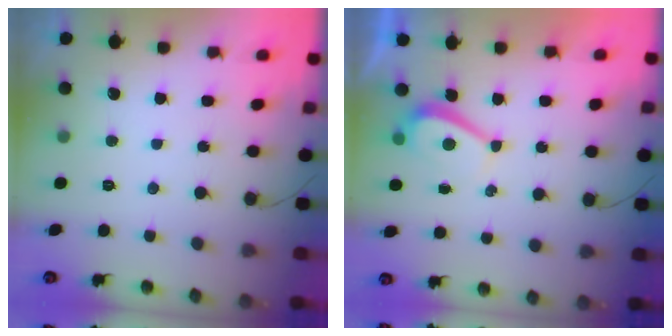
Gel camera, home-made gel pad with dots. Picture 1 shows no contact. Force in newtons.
{"total": 2.2, "press": 2.1, "slide": 0.6}